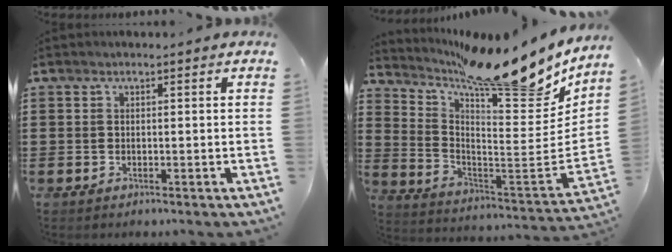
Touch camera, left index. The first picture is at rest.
{"total": 17.0, "force": [13.2, 3.4, 10.1], "torque": [-0.164, -0.094, 0.210]}